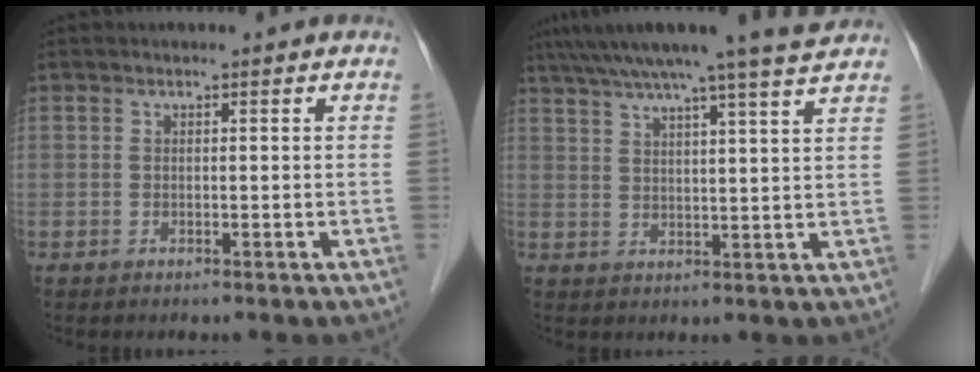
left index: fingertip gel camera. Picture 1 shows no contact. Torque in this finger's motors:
{"motor_torque": [0.91, -1.23, 0.53, 0.21]}